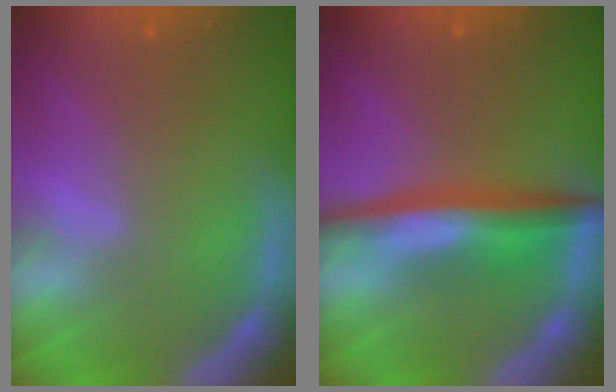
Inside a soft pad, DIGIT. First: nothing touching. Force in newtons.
{"total": 6.0}